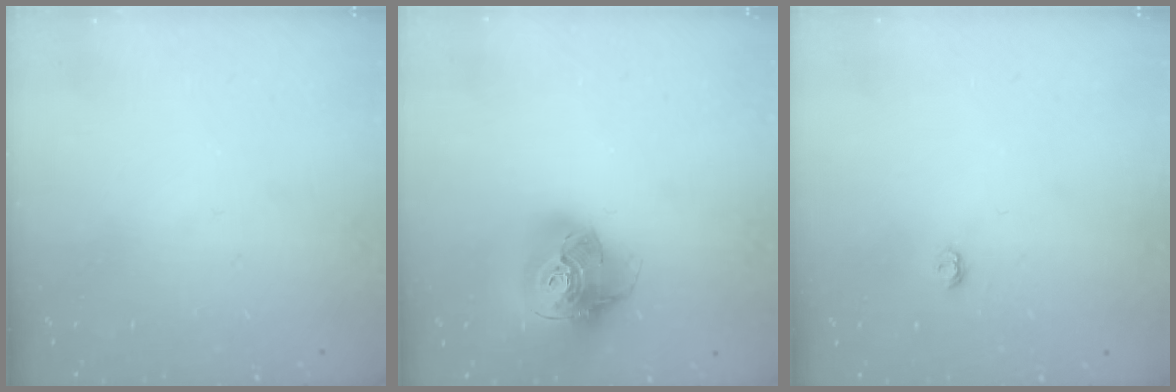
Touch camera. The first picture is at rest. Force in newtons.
{"total": 17.1, "press": 17.0, "slide": 2.2}
{"total": 2.9, "press": 2.9, "slide": 0.4}